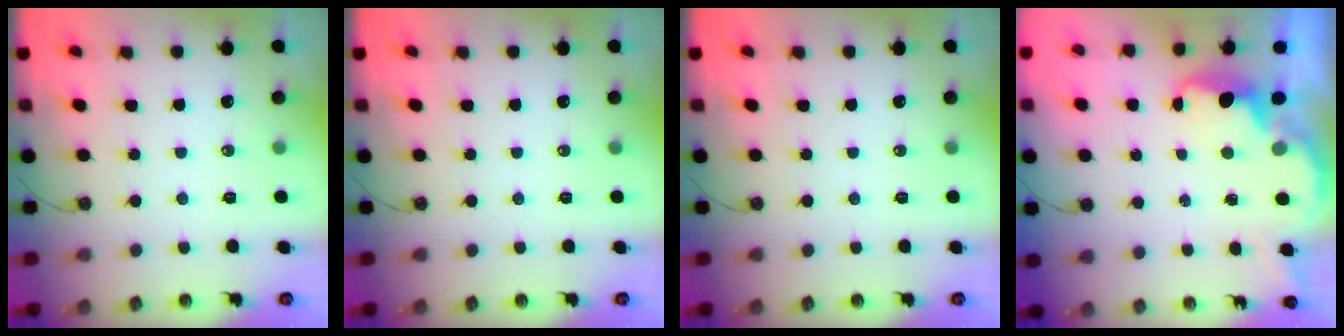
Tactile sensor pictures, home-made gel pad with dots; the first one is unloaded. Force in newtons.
{"total": 0.0}
{"total": 0.0}
{"total": 2.8, "press": 2.8, "slide": 0.6}